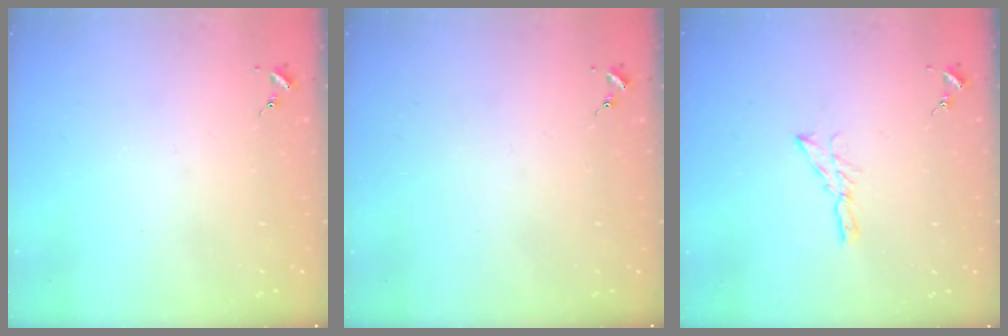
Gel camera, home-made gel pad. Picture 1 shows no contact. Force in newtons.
{"total": 0.0}
{"total": 5.2, "press": 5.2, "slide": 0.5}